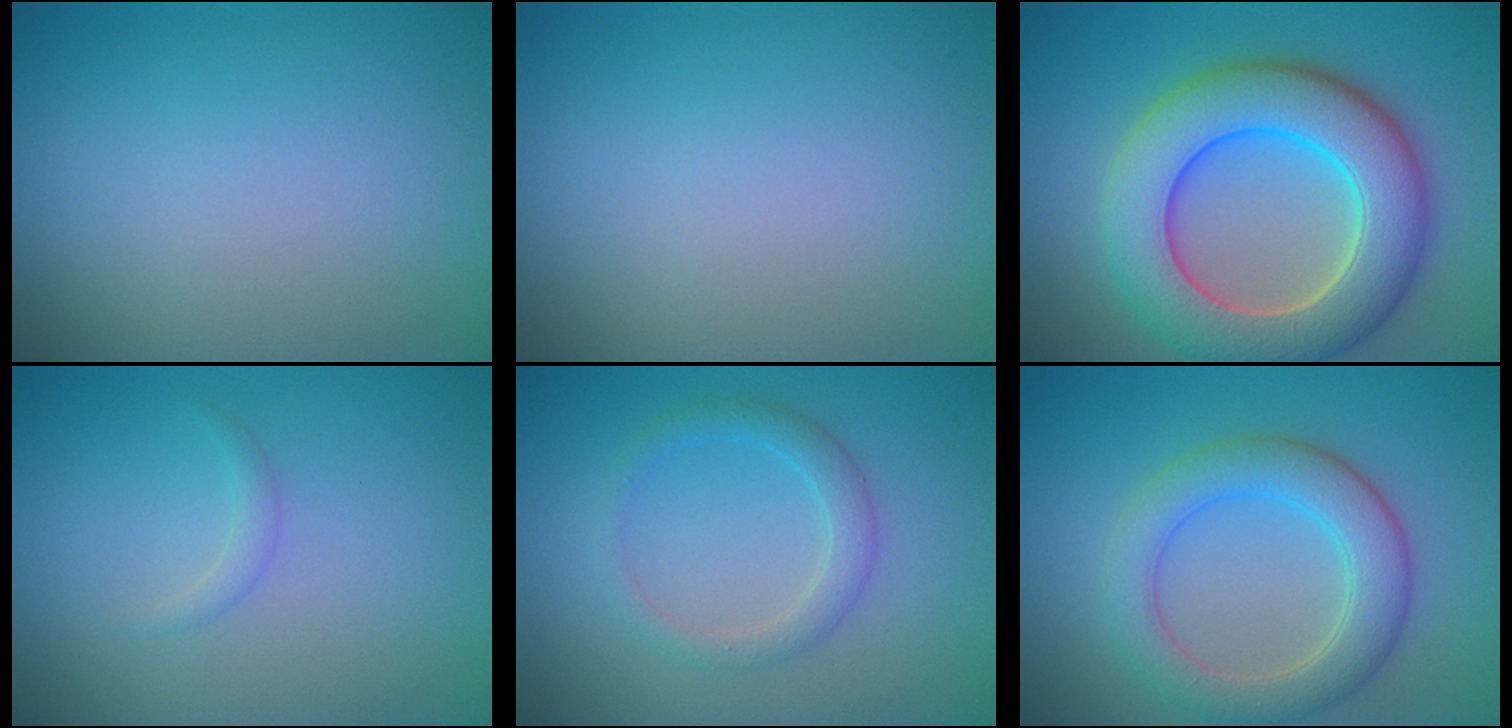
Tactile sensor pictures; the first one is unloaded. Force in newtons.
{"total": 0.0}
{"total": 10.0, "press": 10.0, "slide": 0.4}
{"total": 0.8, "press": 0.8, "slide": 0.1}
{"total": 2.1, "press": 2.1, "slide": 0.1}
{"total": 5.0, "press": 5.0, "slide": 0.1}